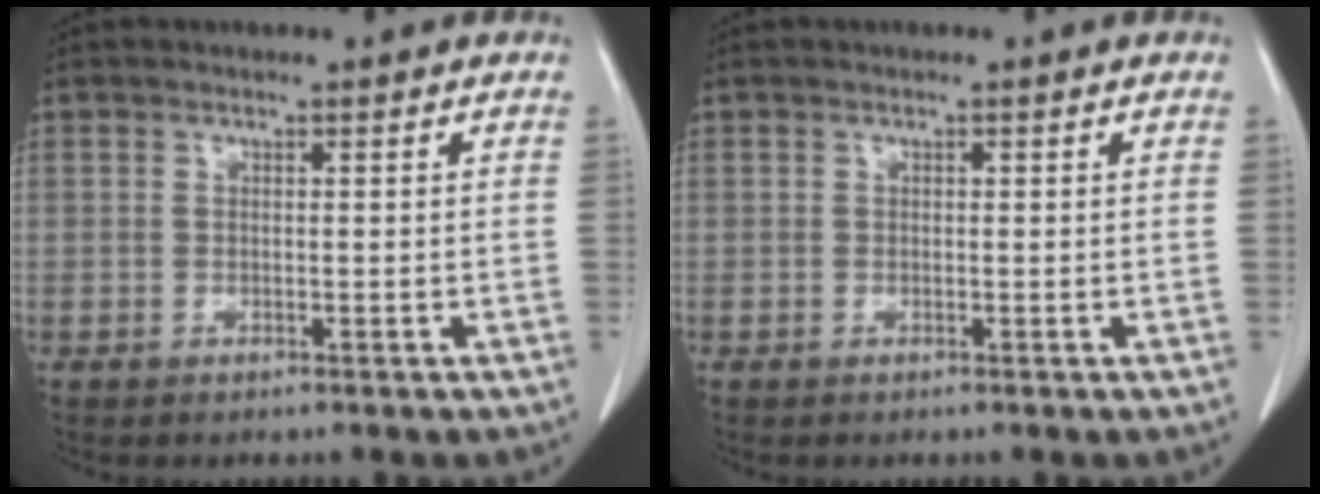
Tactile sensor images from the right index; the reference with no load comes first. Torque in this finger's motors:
{"motor_torque": [0.12, -0.06, 0.03, 0.01]}